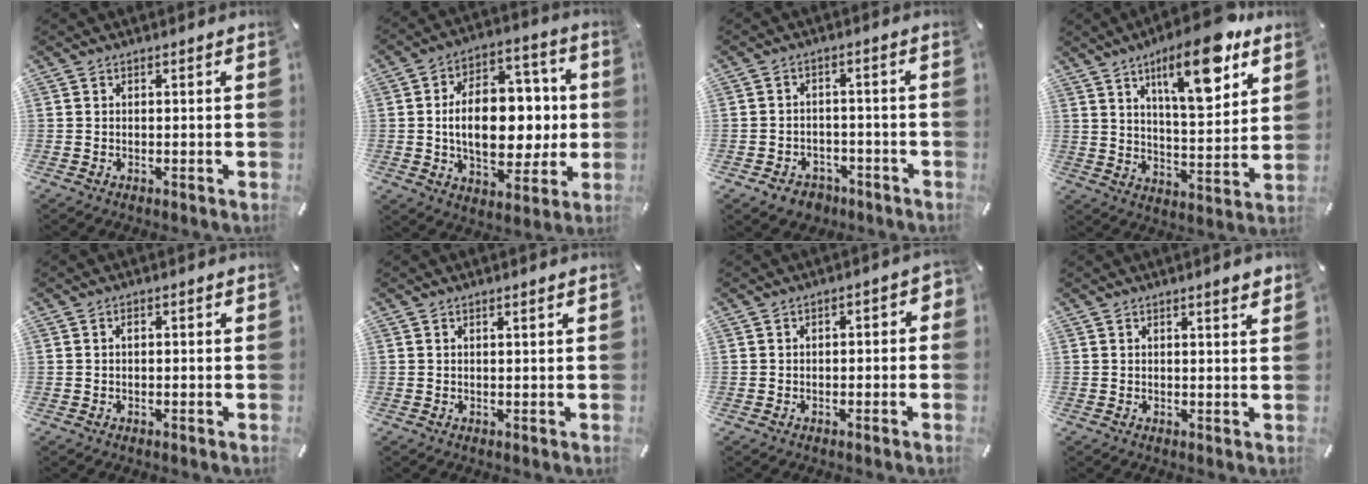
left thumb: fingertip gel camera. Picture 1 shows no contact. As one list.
[{"total": 18.0, "force": [-0.1, 12.0, 13.4], "torque": [-0.221, 0.003, 0.001]}, {"total": 4.8, "force": [-3.0, 3.5, 1.2], "torque": [-0.023, 0.017, -0.054]}, {"total": 16.6, "force": [9.8, 5.6, 12.1], "torque": [-0.179, -0.049, 0.155]}, {"total": 1.0, "force": [0.0, 0.6, 0.8], "torque": [-0.017, 0.004, -0.001]}, {"total": 0.8, "force": [0.5, 0.1, 0.6], "torque": [-0.012, 0.000, 0.009]}, {"total": 2.5, "force": [-1.0, 1.5, 1.8], "torque": [-0.022, 0.007, -0.021]}, {"total": 2.6, "force": [1.7, 0.3, 1.9], "torque": [-0.032, -0.004, 0.028]}]